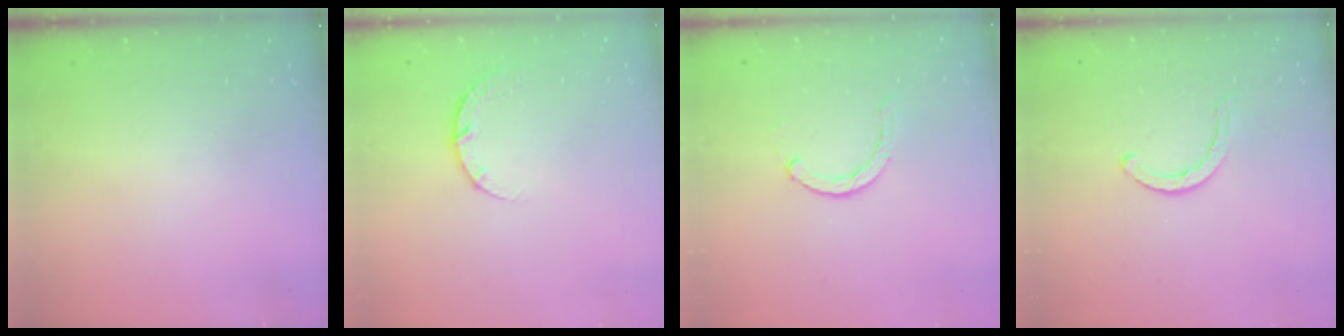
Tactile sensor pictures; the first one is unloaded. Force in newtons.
{"total": 4.6, "press": 4.5, "slide": 0.7}
{"total": 1.9, "press": 1.9, "slide": 0.3}
{"total": 2.8, "press": 2.8, "slide": 0.2}